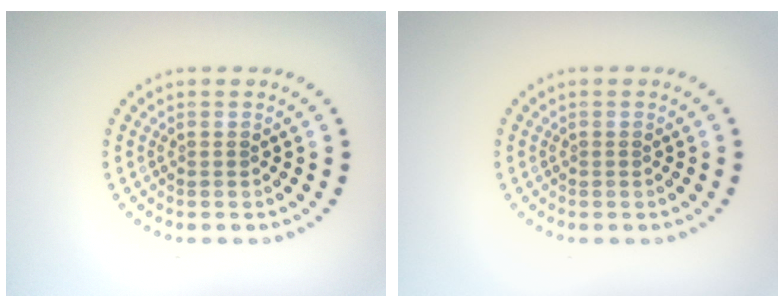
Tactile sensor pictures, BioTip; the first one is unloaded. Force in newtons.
{"total": 0.0}